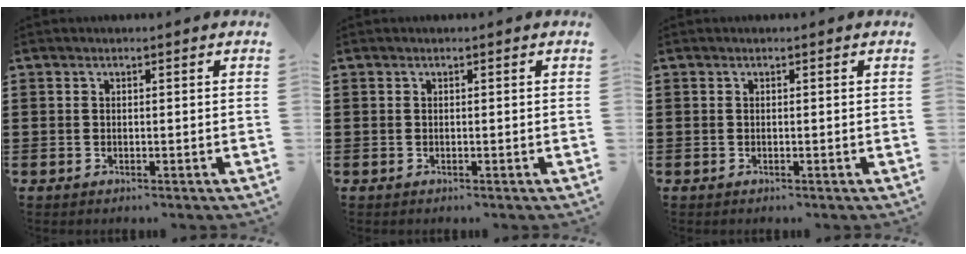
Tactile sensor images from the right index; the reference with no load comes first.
{"total": 0.0}
{"total": 0.0}